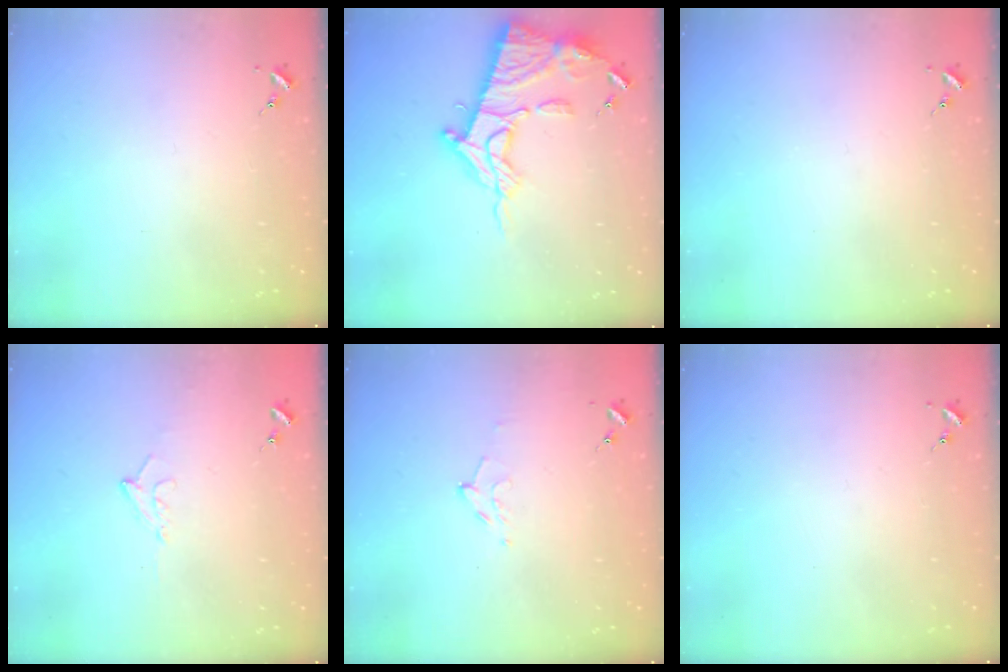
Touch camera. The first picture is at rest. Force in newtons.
{"total": 16.5, "press": 16.4, "slide": 1.4}
{"total": 0.0}
{"total": 7.1, "press": 7.0, "slide": 1.2}
{"total": 6.5, "press": 6.4, "slide": 0.8}
{"total": 0.0}